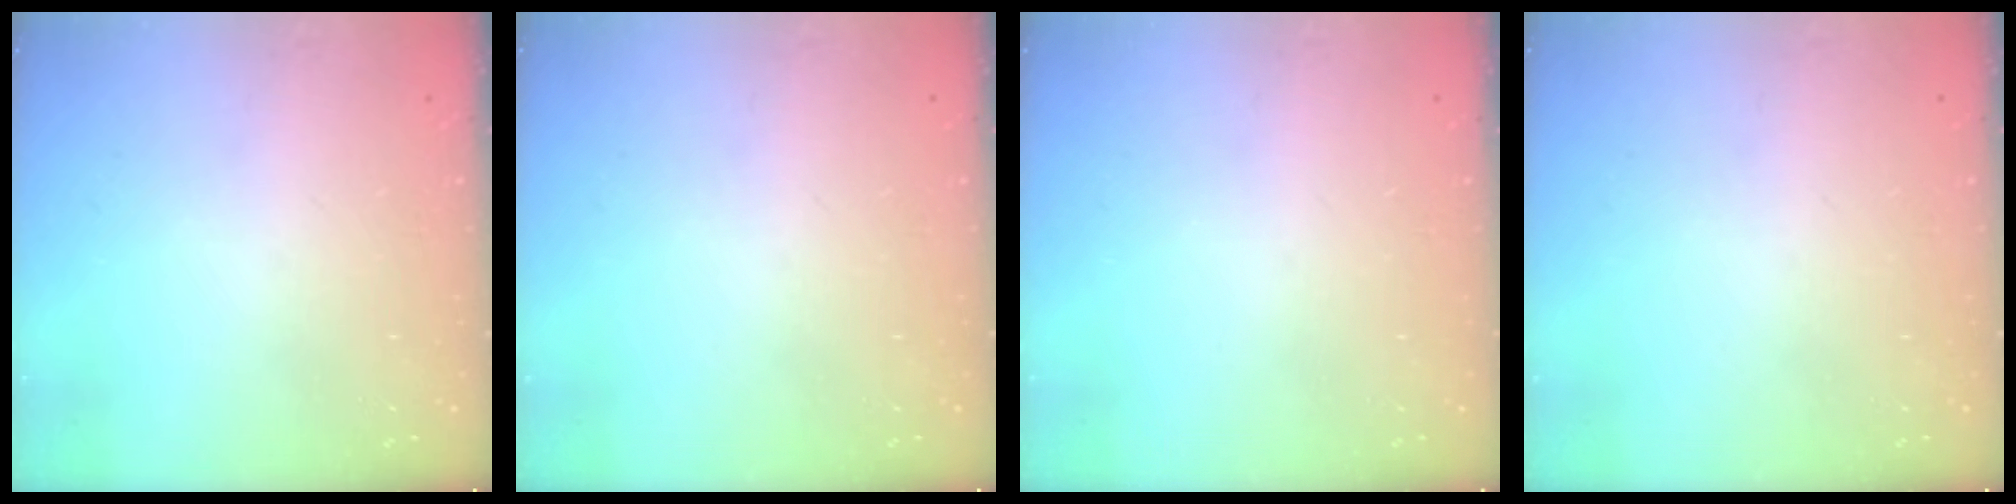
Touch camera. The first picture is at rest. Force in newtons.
{"total": 0.0}
{"total": 0.0}
{"total": 0.0}